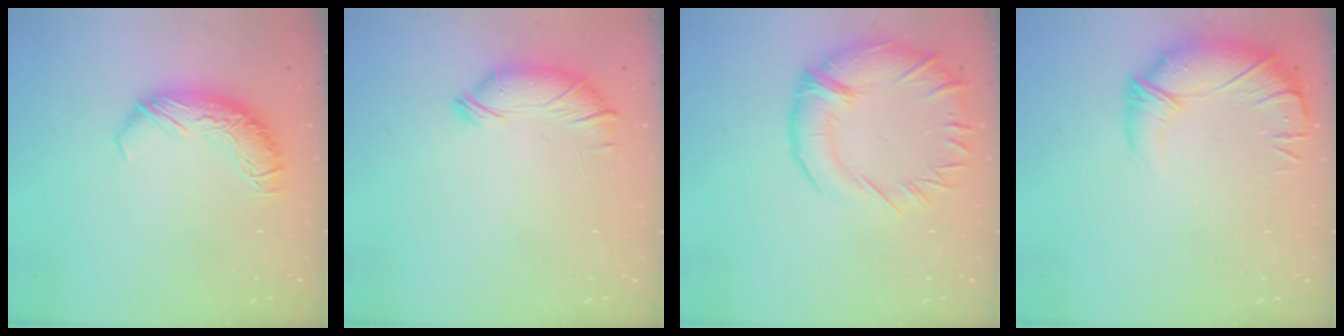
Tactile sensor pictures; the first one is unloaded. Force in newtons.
{"total": 5.6, "press": 5.5, "slide": 0.7}
{"total": 4.9, "press": 4.4, "slide": 2.2}
{"total": 2.9, "press": 1.8, "slide": 2.3}